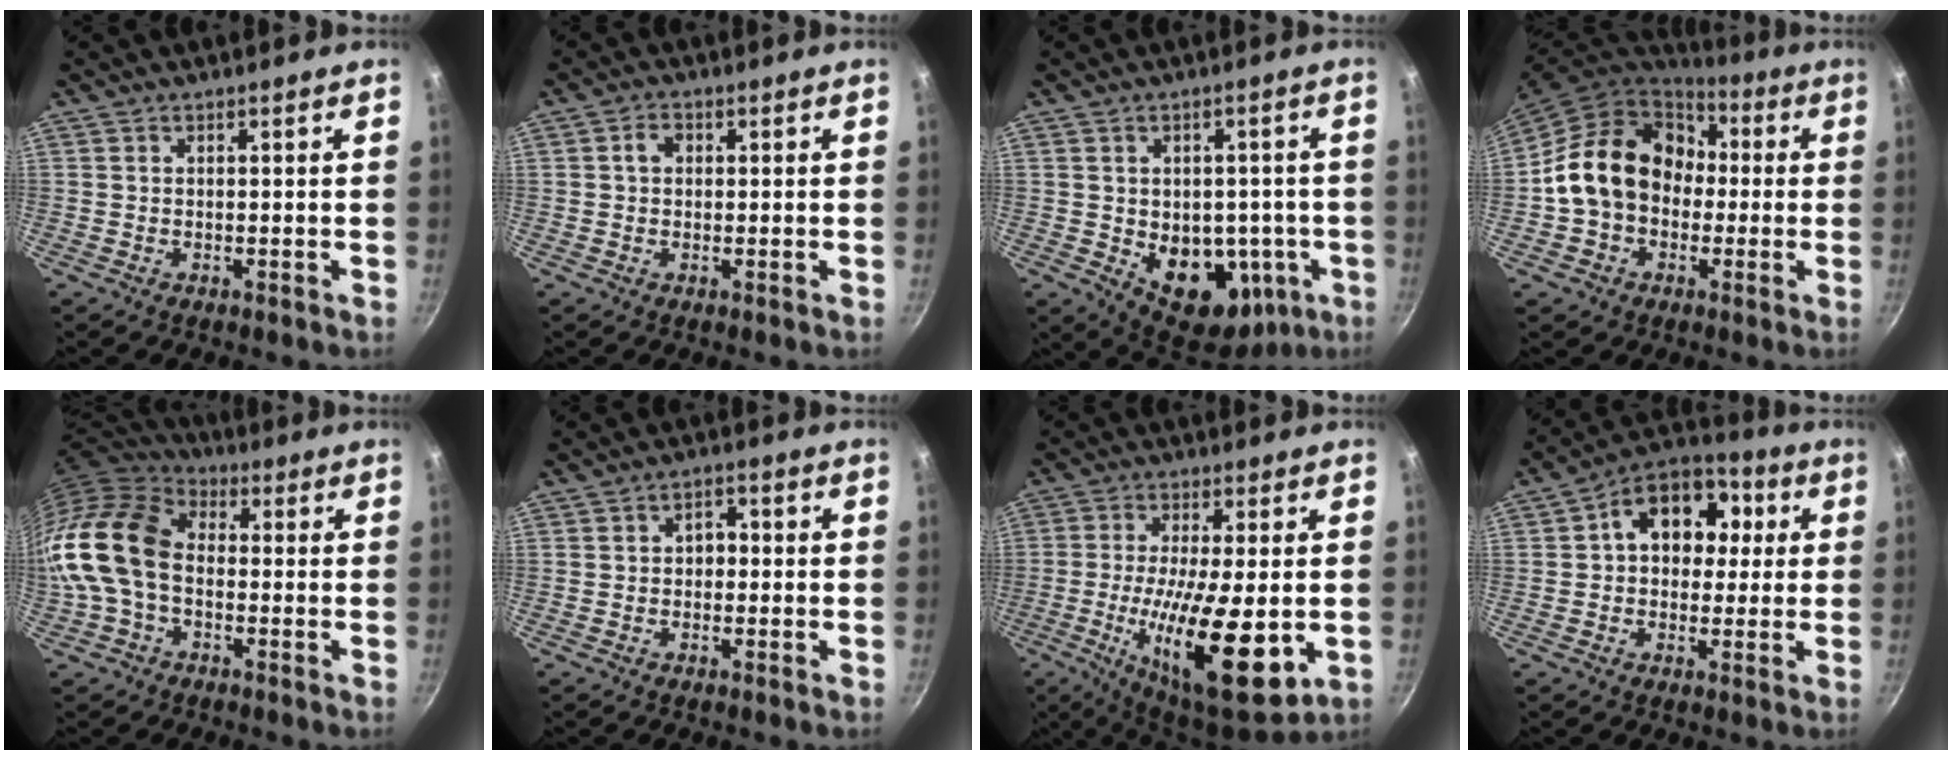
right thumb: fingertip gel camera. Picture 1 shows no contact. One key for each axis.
{"total": 2.5, "fx": 0.4, "fy": 2.0, "fz": 1.5, "tx": -0.017, "ty": 0.006, "tz": 0.004}
{"total": 15.8, "fx": -3.2, "fy": 11.0, "fz": 10.9, "tx": -0.102, "ty": 0.002, "tz": -0.020}
{"total": 18.1, "fx": 0.3, "fy": 14.5, "fz": 10.8, "tx": -0.155, "ty": 0.047, "tz": -0.003}
{"total": 16.1, "fx": -1.9, "fy": 11.1, "fz": 11.4, "tx": -0.210, "ty": 0.037, "tz": -0.056}
{"total": 2.8, "fx": -0.3, "fy": 2.2, "fz": 1.7, "tx": -0.006, "ty": 0.010, "tz": -0.008}
{"total": 18.9, "fx": -3.5, "fy": 5.6, "fz": 17.7, "tx": -0.298, "ty": -0.008, "tz": -0.056}
{"total": 13.8, "fx": 2.6, "fy": 10.4, "fz": 8.7, "tx": -0.083, "ty": 0.024, "tz": 0.021}